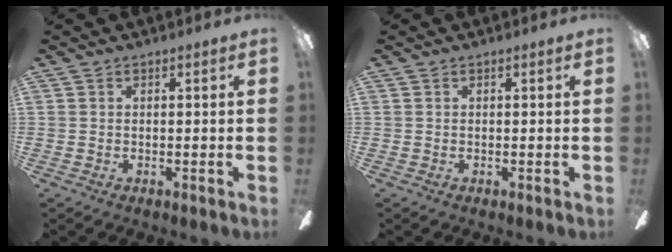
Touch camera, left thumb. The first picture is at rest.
{"total": 0.0}